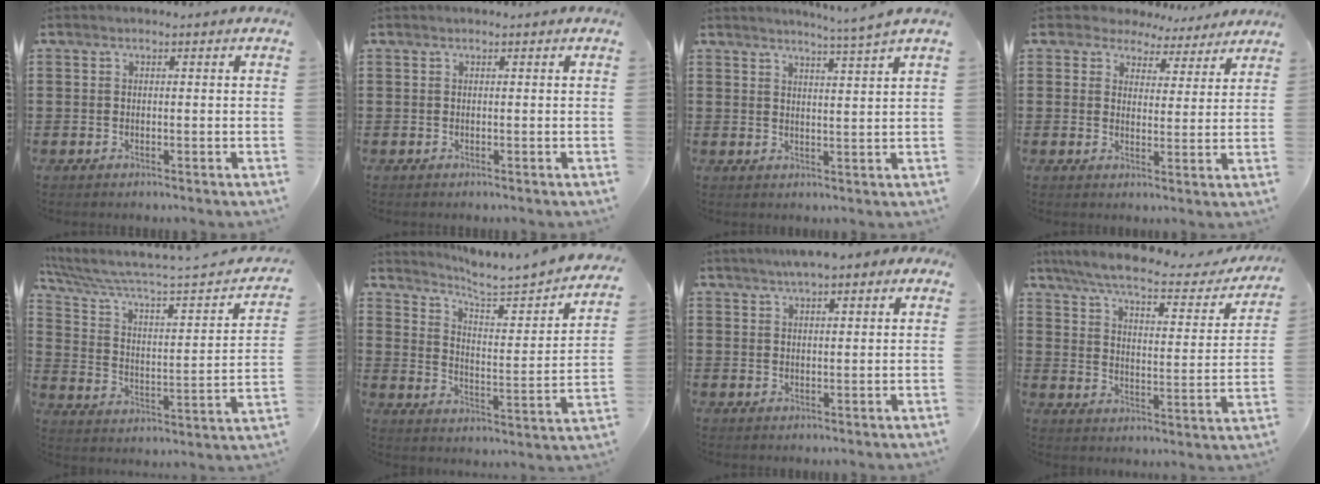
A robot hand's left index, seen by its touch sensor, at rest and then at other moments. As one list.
[{"total": 0.0}, {"total": 3.6, "force": [3.2, -1.3, 1.1], "torque": [-0.030, -0.018, 0.054]}, {"total": 4.4, "force": [3.8, 2.2, 0.5], "torque": [-0.033, -0.011, 0.068]}, {"total": 4.3, "force": [3.4, 0.3, 2.7], "torque": [-0.074, -0.041, 0.047]}, {"total": 4.6, "force": [4.4, 0.3, 1.5], "torque": [-0.047, -0.043, 0.064]}, {"total": 3.0, "force": [2.2, 0.7, 2.0], "torque": [-0.043, 0.005, 0.039]}, {"total": 6.8, "force": [5.7, 0.4, 3.6], "torque": [-0.094, -0.037, 0.096]}]